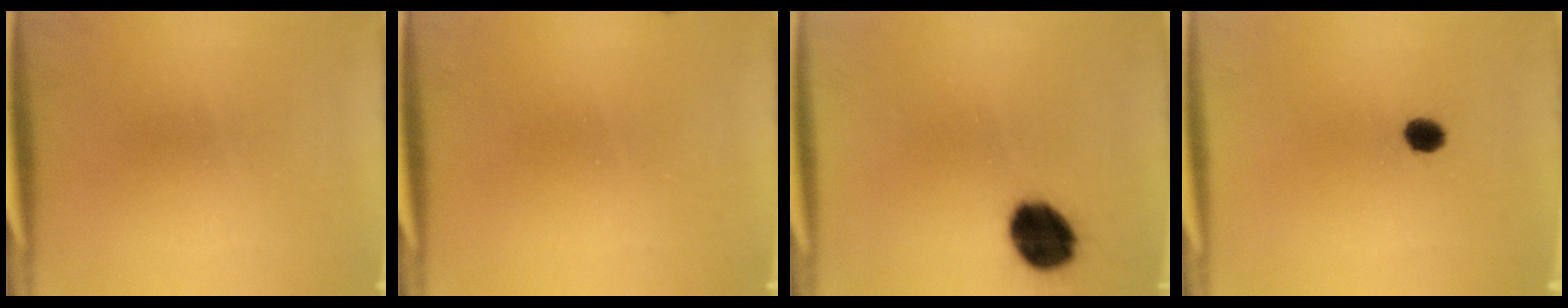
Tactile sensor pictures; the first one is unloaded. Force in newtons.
{"total": 0.8}
{"total": 11.7}
{"total": 3.1}